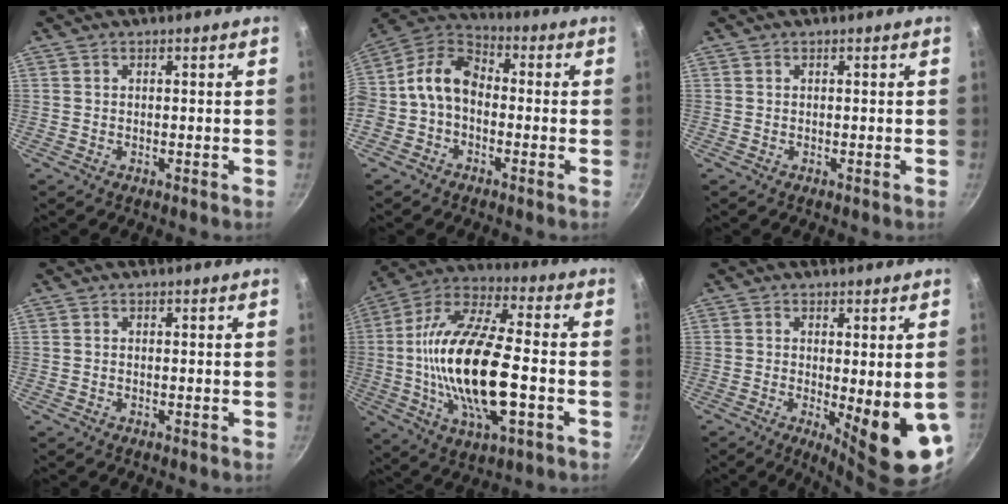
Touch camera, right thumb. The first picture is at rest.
{"total": 11.3, "force": [-1.3, 8.3, 7.5], "torque": [-0.125, 0.048, -0.044]}
{"total": 0.0}
{"total": 0.0}
{"total": 23.3, "force": [-3.1, 9.2, 21.2], "torque": [-0.406, 0.019, -0.066]}
{"total": 11.3, "force": [-1.6, 2.9, 10.8], "torque": [-0.129, -0.020, -0.011]}